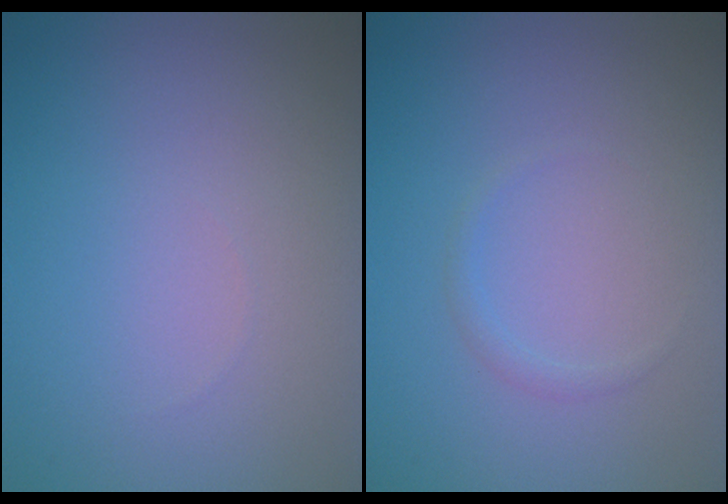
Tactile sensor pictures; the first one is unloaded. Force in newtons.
{"total": 0.7, "press": 0.7, "slide": 0.0}